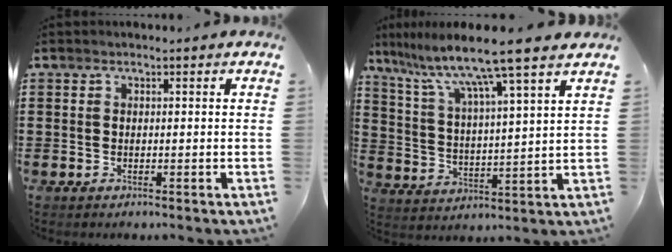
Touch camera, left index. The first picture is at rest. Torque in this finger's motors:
{"motor_torque": [2.14, 0.00, 1.05, 0.21]}